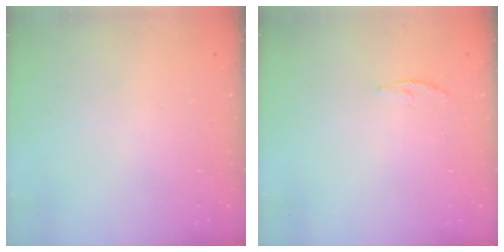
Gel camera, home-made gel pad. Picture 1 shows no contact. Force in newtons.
{"total": 3.3, "press": 3.3, "slide": 0.4}